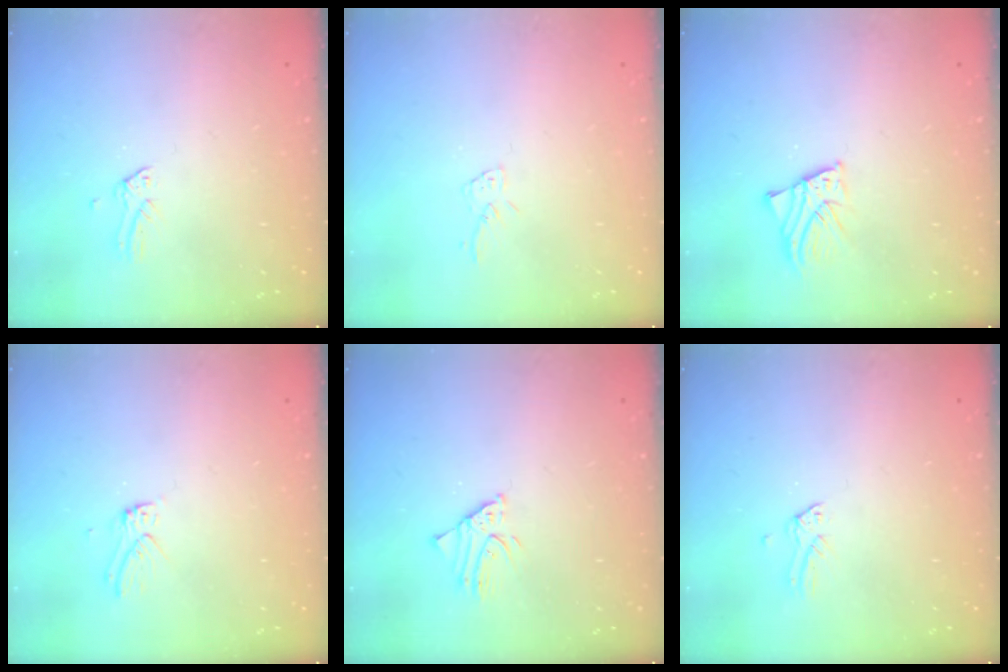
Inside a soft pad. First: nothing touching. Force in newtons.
{"total": 4.2, "press": 4.2, "slide": 0.2}
{"total": 2.1, "press": 2.1, "slide": 0.2}
{"total": 3.7, "press": 3.6, "slide": 0.5}
{"total": 2.1, "press": 2.1, "slide": 0.1}
{"total": 0.0}